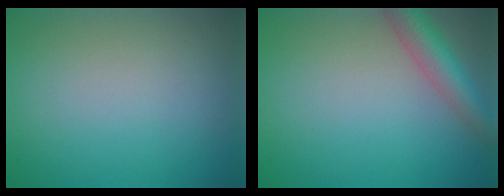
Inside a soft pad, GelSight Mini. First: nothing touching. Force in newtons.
{"total": 4.0, "press": 4.0, "slide": 0.2}